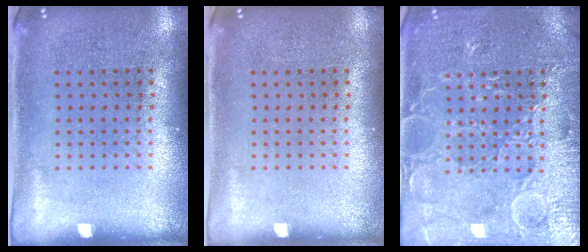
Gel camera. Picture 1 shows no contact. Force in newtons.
{"total": 0.0}
{"total": 5.9, "press": 5.9, "slide": 0.7}